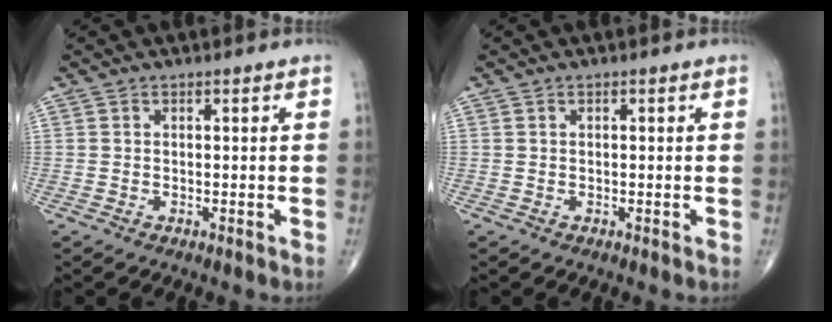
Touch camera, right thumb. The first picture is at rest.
{"total": 0.0}